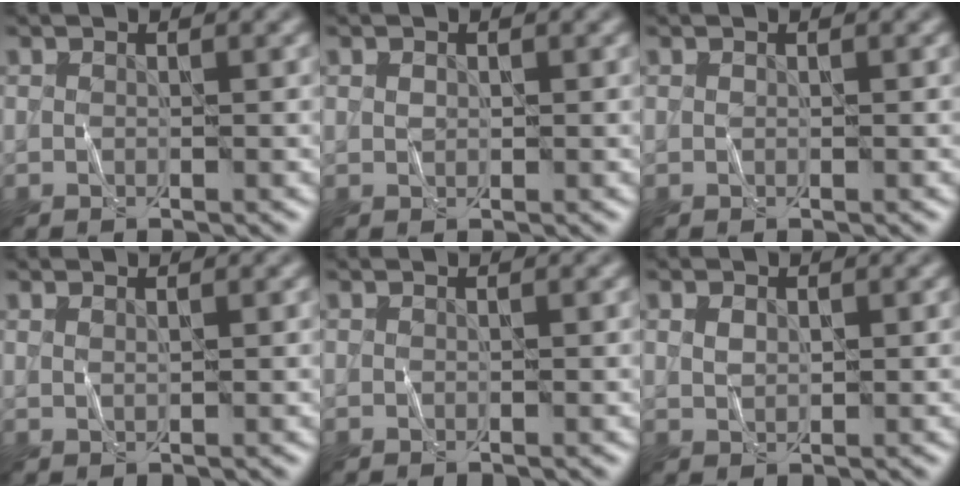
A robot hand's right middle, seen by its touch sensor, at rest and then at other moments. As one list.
[{"total": 0.7, "force": [0.2, 0.5, 0.4], "torque": [-0.008, 0.000, 0.004]}, {"total": 0.0}, {"total": 0.6, "force": [0.4, 0.1, 0.4], "torque": [-0.009, -0.001, 0.009]}, {"total": 0.0}, {"total": 1.3, "force": [0.4, 0.9, 0.8], "torque": [-0.017, 0.000, 0.011]}]